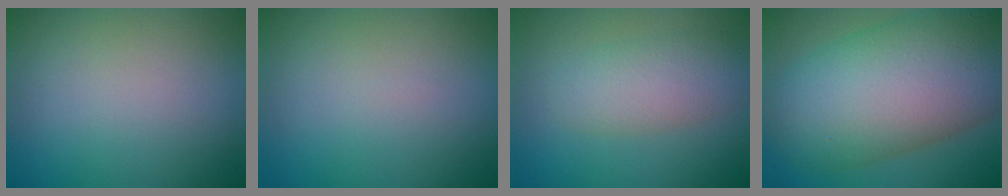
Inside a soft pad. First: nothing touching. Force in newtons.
{"total": 0.0}
{"total": 3.9, "press": 3.9, "slide": 0.1}
{"total": 13.2, "press": 13.2, "slide": 0.8}